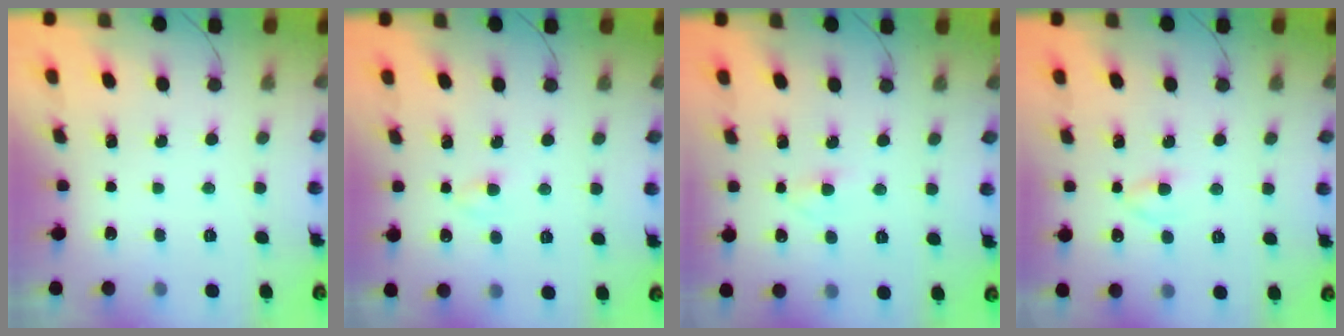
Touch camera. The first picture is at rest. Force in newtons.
{"total": 2.3, "press": 2.1, "slide": 1.0}
{"total": 2.5, "press": 2.3, "slide": 1.0}
{"total": 2.5, "press": 2.2, "slide": 1.2}